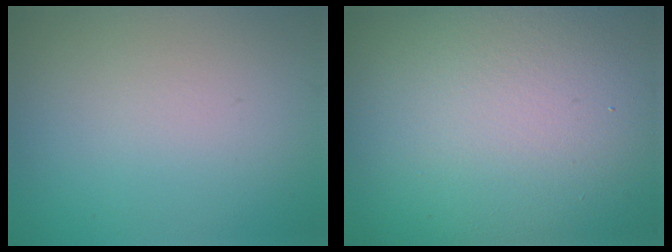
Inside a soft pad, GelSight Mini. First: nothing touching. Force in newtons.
{"total": 27.6, "press": 27.6, "slide": 1.2}